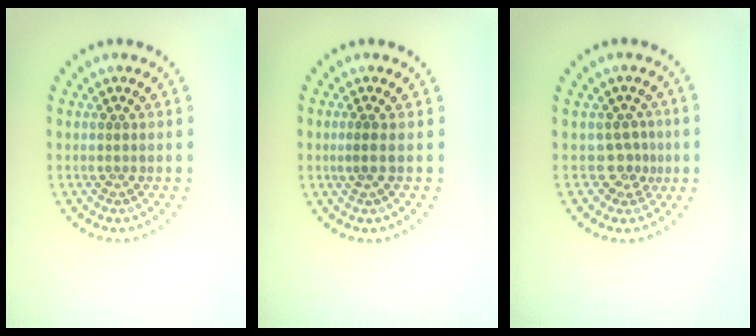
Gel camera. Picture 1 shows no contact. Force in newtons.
{"total": 0.9, "press": 0.7, "slide": 0.7}
{"total": 2.1, "press": 1.5, "slide": 1.5}